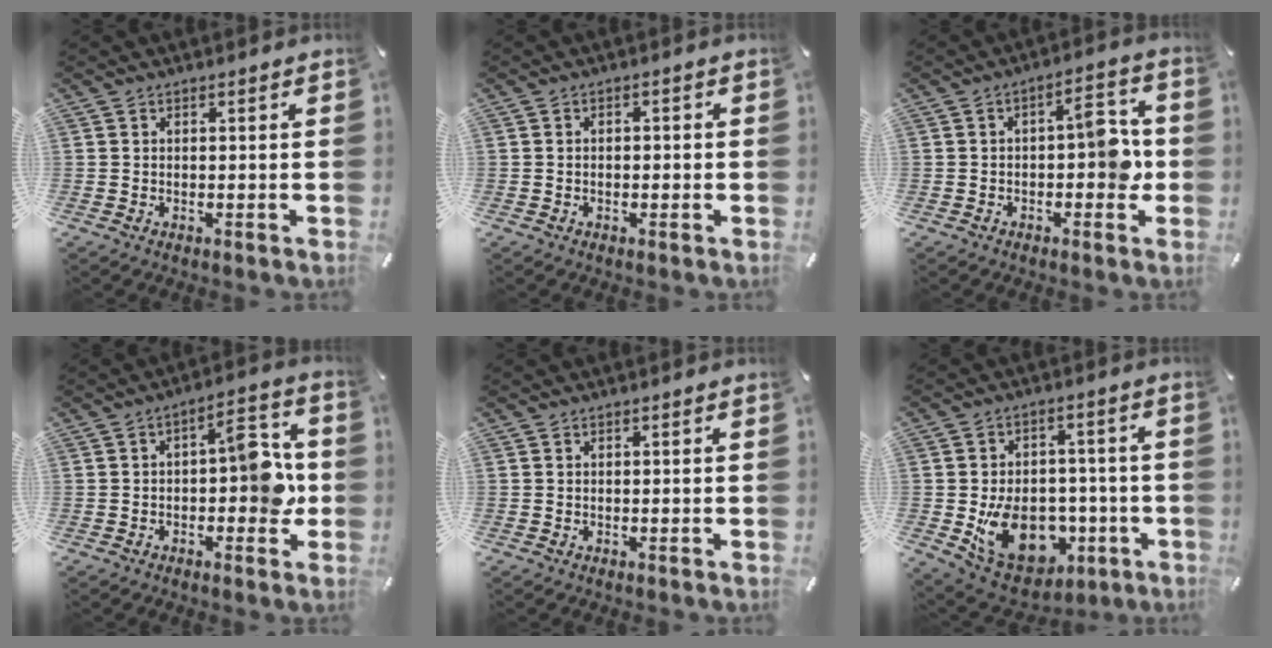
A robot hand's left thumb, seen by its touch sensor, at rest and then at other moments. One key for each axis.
{"total": 1.4, "fx": -0.5, "fy": 0.9, "fz": 1.0, "tx": -0.020, "ty": 0.004, "tz": -0.010}
{"total": 9.1, "fx": -0.7, "fy": 4.5, "fz": 7.9, "tx": -0.096, "ty": 0.009, "tz": -0.017}
{"total": 11.5, "fx": -0.7, "fy": 5.9, "fz": 9.9, "tx": -0.111, "ty": 0.003, "tz": -0.014}
{"total": 0.0}
{"total": 16.9, "fx": -3.9, "fy": 13.2, "fz": 9.8, "tx": -0.146, "ty": 0.008, "tz": -0.049}